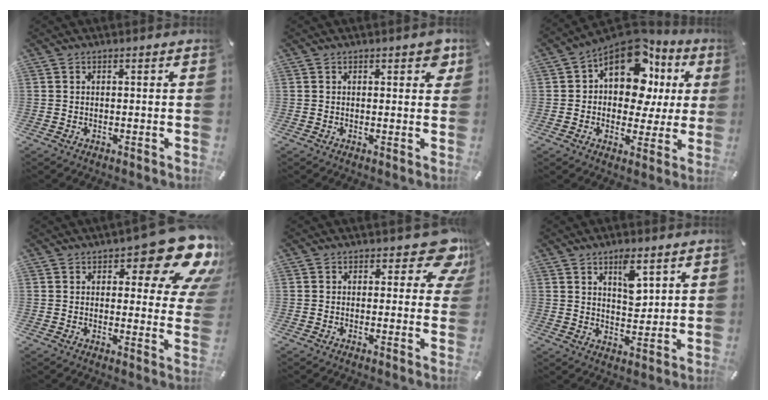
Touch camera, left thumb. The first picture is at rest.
{"total": 3.3, "force": [1.7, 1.8, 2.2], "torque": [-0.018, -0.003, 0.022]}
{"total": 15.5, "force": [6.5, 9.7, 10.2], "torque": [-0.163, -0.045, 0.113]}
{"total": 15.5, "force": [8.9, 6.0, 11.1], "torque": [-0.139, -0.063, 0.150]}
{"total": 9.1, "force": [5.0, 4.2, 6.3], "torque": [-0.057, -0.034, 0.081]}
{"total": 7.5, "force": [4.3, 4.1, 4.6], "torque": [-0.055, -0.024, 0.069]}